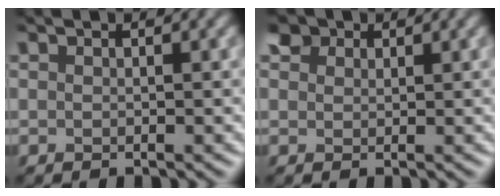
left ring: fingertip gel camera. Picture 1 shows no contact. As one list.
[{"total": 2.7, "force": [1.6, 1.8, 1.1], "torque": [-0.031, -0.005, 0.030]}]